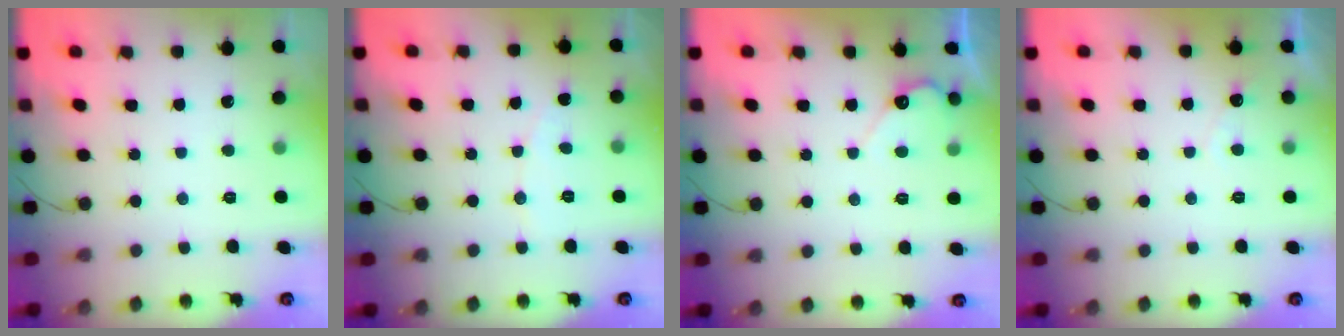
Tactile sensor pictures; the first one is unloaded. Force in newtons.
{"total": 2.8, "press": 2.8, "slide": 0.3}
{"total": 4.9, "press": 4.9, "slide": 0.3}
{"total": 3.2, "press": 3.2, "slide": 0.1}